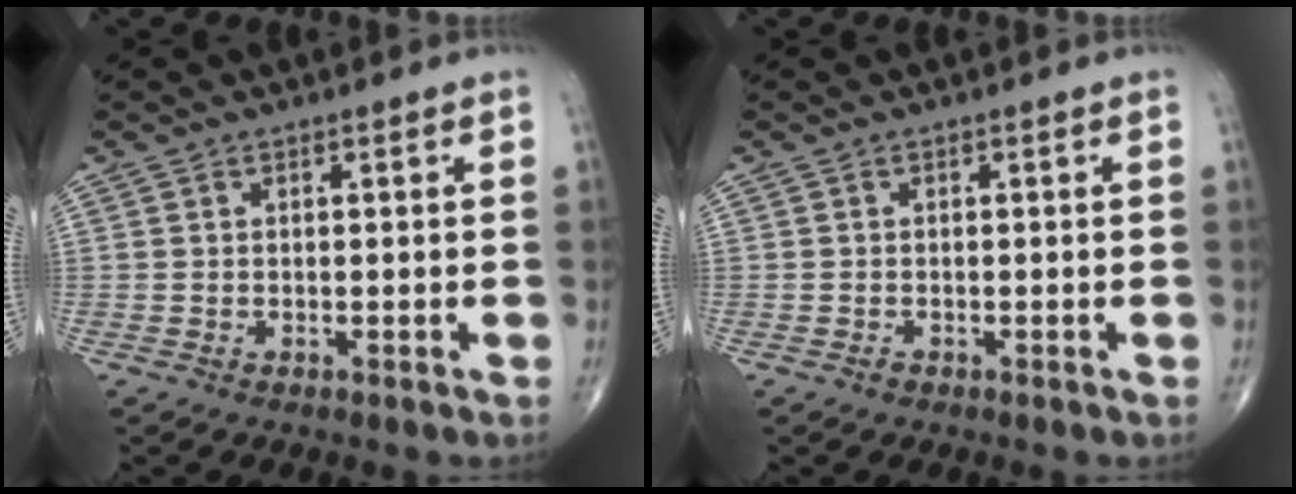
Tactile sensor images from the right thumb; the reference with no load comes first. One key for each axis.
{"total": 0.7, "fx": -0.5, "fy": 0.4, "fz": 0.2, "tx": -0.002, "ty": 0.001, "tz": -0.012}